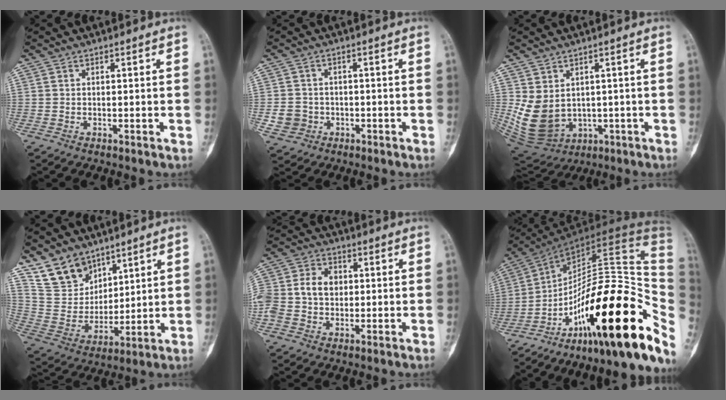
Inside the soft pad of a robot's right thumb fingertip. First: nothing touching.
{"total": 4.5, "force": [-1.1, 4.2, 1.1], "torque": [-0.005, 0.009, -0.016]}
{"total": 11.0, "force": [0.2, 8.7, 6.8], "torque": [-0.114, -0.006, 0.039]}
{"total": 12.0, "force": [8.8, 7.5, 3.3], "torque": [-0.033, -0.058, 0.188]}
{"total": 11.3, "force": [0.0, 8.8, 7.1], "torque": [-0.145, 0.029, -0.002]}
{"total": 31.7, "force": [-11.0, 11.1, 27.6], "torque": [-0.329, 0.091, -0.163]}